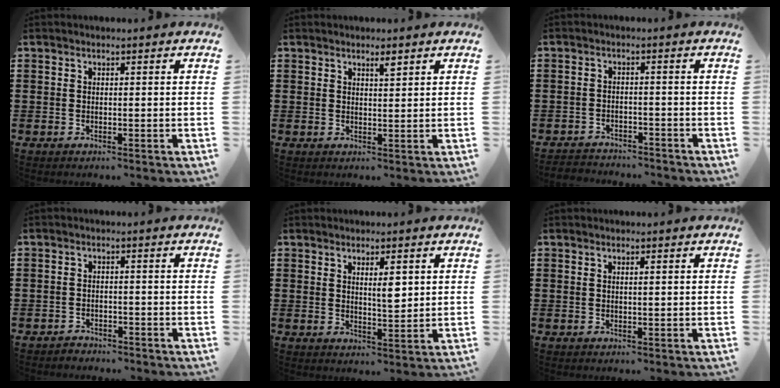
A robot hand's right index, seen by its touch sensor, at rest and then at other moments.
{"total": 1.8, "force": [1.4, 0.2, 1.1], "torque": [-0.014, -0.001, 0.022]}
{"total": 2.5, "force": [-2.4, 0.3, -0.1], "torque": [-0.006, 0.000, -0.054]}
{"total": 1.6, "force": [-1.5, 0.4, -0.1], "torque": [-0.004, 0.003, -0.035]}
{"total": 3.8, "force": [1.5, 1.1, 3.3], "torque": [-0.052, -0.002, 0.021]}
{"total": 0.7, "force": [0.3, 0.0, 0.6], "torque": [-0.011, -0.002, 0.006]}